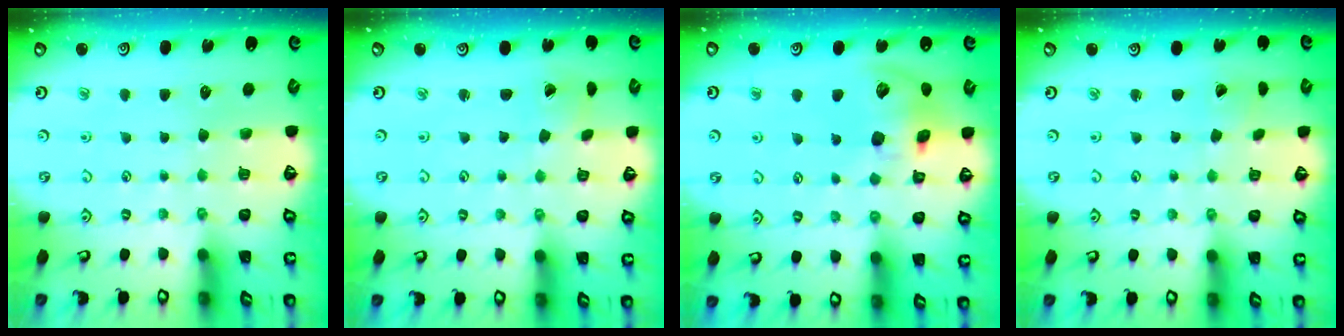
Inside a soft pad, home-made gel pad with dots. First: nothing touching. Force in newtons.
{"total": 1.5, "press": 1.5, "slide": 0.1}
{"total": 13.2, "press": 13.0, "slide": 2.1}
{"total": 1.2, "press": 1.2, "slide": 0.0}